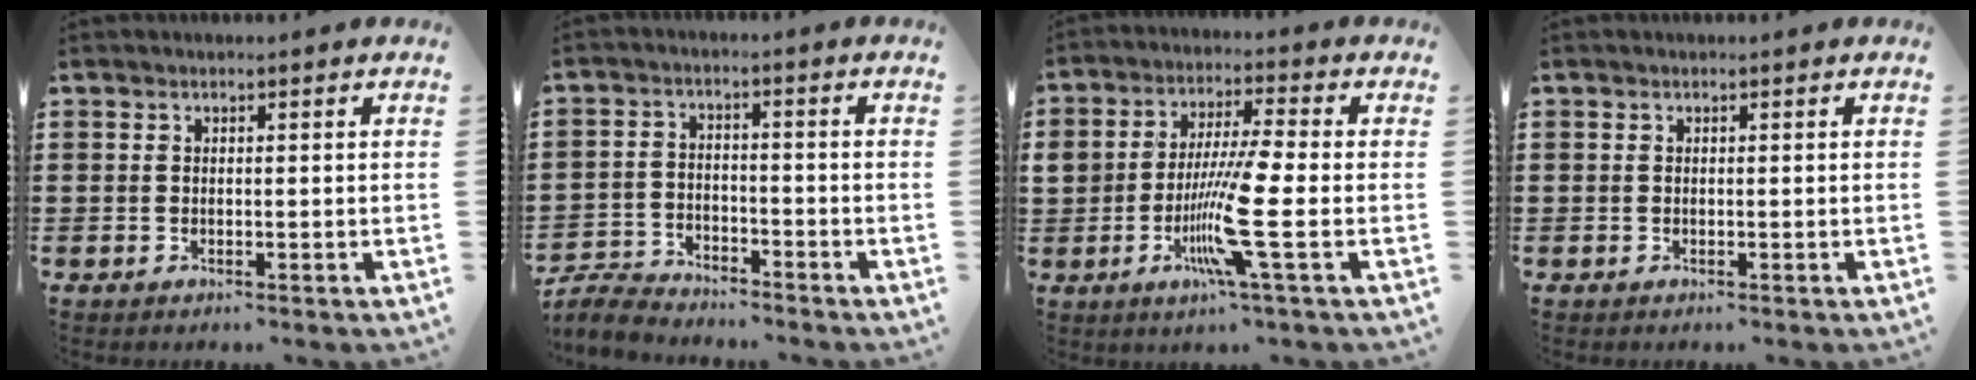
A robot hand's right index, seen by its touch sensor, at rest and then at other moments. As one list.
[{"total": 4.5, "force": [-4.4, 0.8, 0.4], "torque": [-0.026, 0.001, -0.095]}, {"total": 9.9, "force": [-2.4, 0.7, 9.6], "torque": [-0.203, -0.020, -0.054]}, {"total": 0.0}]